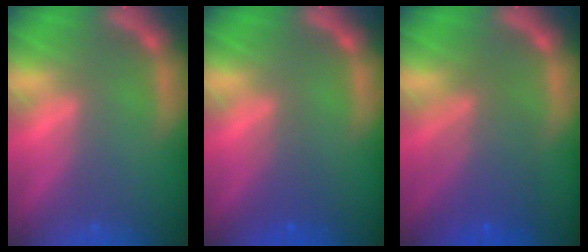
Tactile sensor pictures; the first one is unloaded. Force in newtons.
{"total": 2.0}
{"total": 5.5}